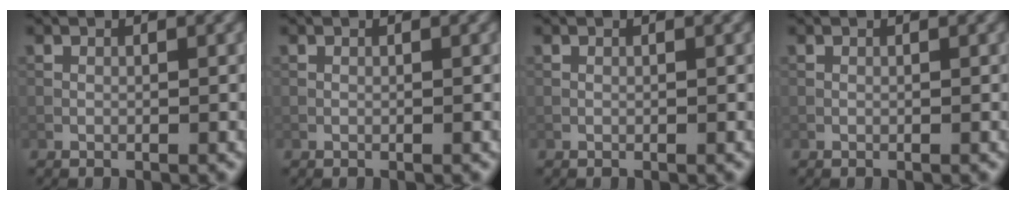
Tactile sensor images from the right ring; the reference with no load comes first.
{"total": 0.0}
{"total": 0.0}
{"total": 0.0}